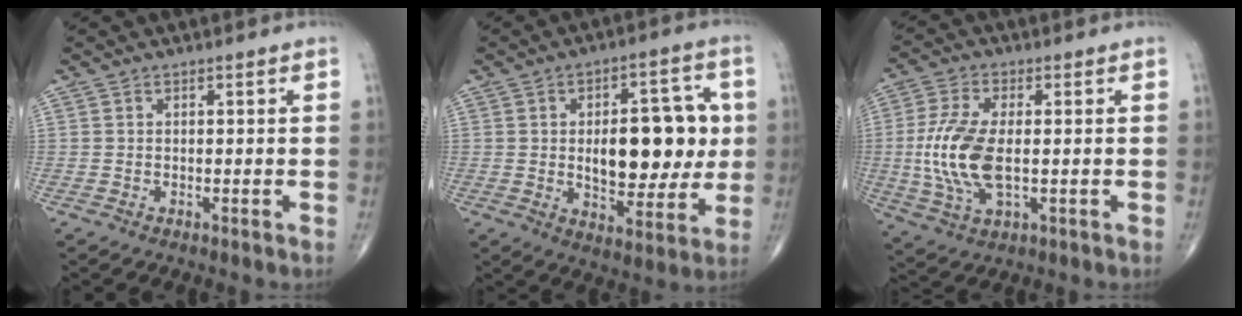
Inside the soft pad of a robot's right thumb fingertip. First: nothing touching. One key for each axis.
{"total": 17.5, "fx": 1.0, "fy": 8.9, "fz": 15.1, "tx": -0.171, "ty": 0.006, "tz": 0.022}
{"total": 12.3, "fx": -0.6, "fy": 5.8, "fz": 10.8, "tx": -0.238, "ty": -0.002, "tz": -0.009}